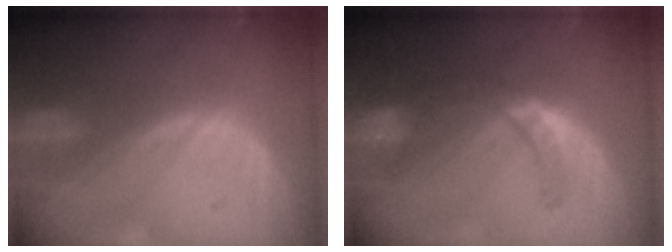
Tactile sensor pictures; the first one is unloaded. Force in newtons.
{"total": 7.4, "press": 6.4, "slide": 3.7}